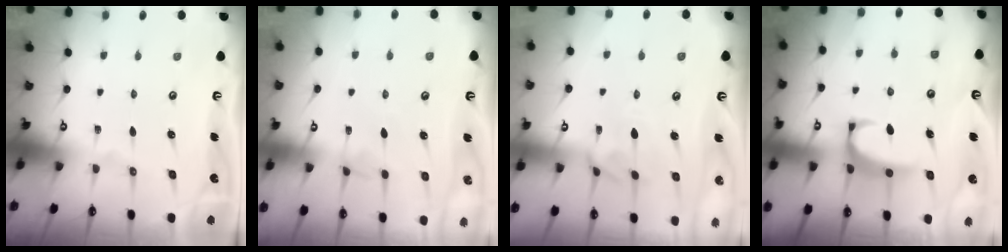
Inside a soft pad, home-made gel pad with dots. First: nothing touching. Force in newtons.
{"total": 2.7, "press": 2.7, "slide": 0.4}
{"total": 0.9, "press": 0.5, "slide": 0.7}
{"total": 2.4, "press": 2.3, "slide": 0.7}